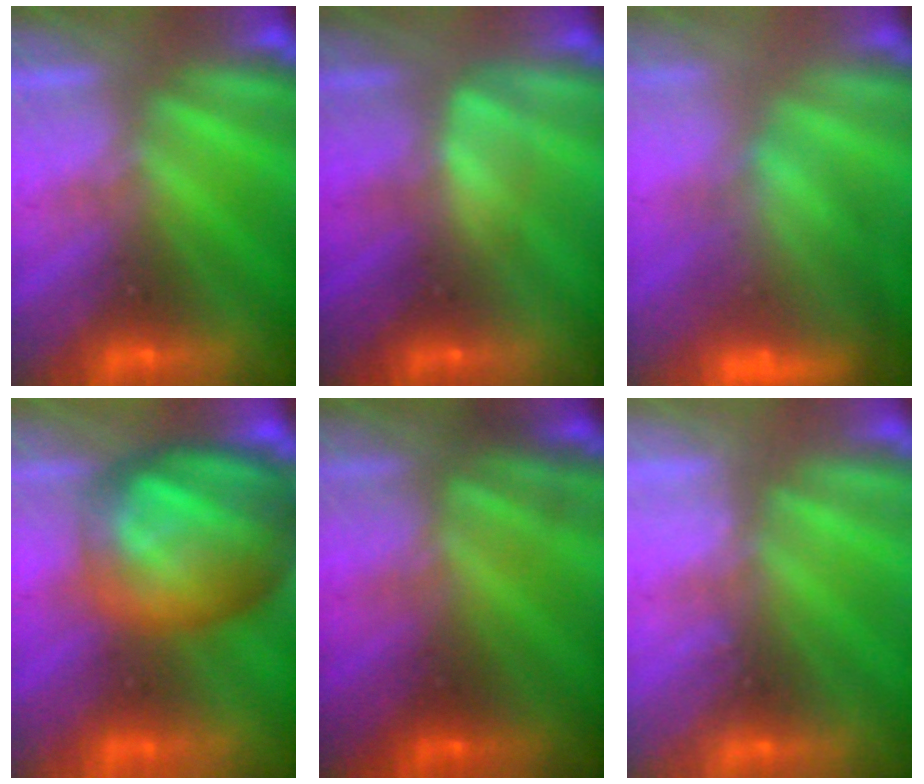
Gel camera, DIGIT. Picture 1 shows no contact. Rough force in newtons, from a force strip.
{"total": 2.4}
{"total": 6.1}
{"total": 7.1}
{"total": 4.5}
{"total": 2.4}